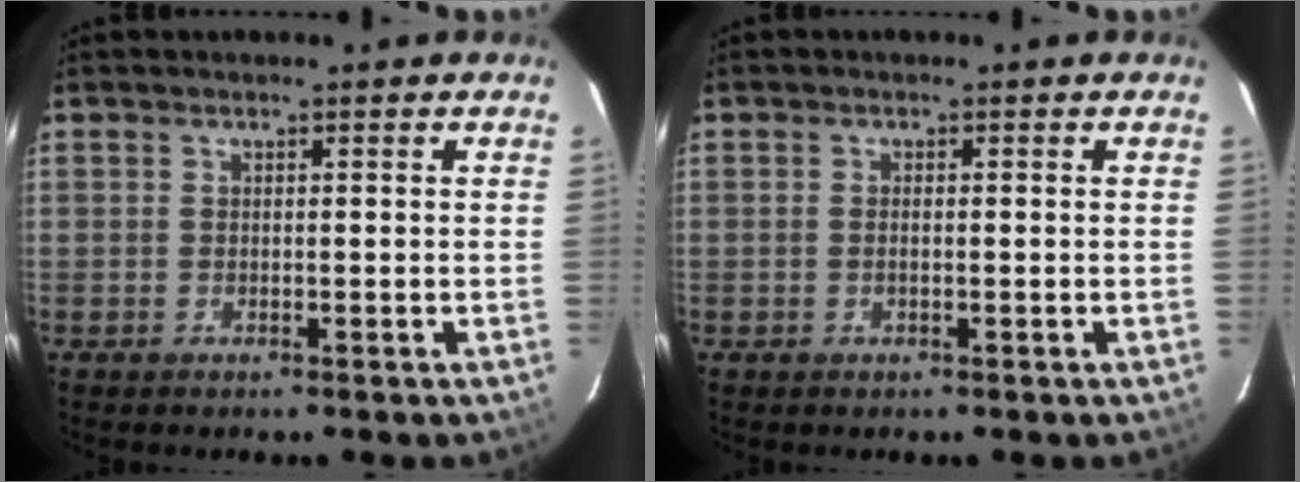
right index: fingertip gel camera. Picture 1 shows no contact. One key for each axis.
{"total": 1.0, "fx": -0.1, "fy": 0.2, "fz": 1.0, "tx": -0.021, "ty": 0.001, "tz": -0.004}